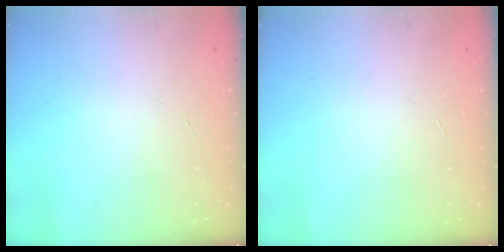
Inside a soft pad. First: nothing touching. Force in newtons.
{"total": 0.0}